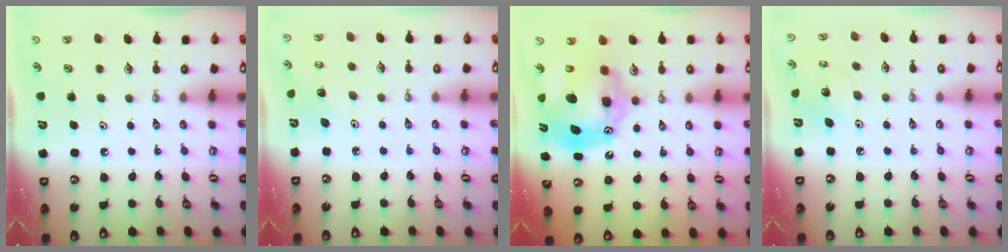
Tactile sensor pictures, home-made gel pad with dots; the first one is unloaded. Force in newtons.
{"total": 3.4, "press": 3.3, "slide": 0.8}
{"total": 16.8, "press": 16.7, "slide": 1.8}
{"total": 3.4, "press": 3.4, "slide": 0.2}